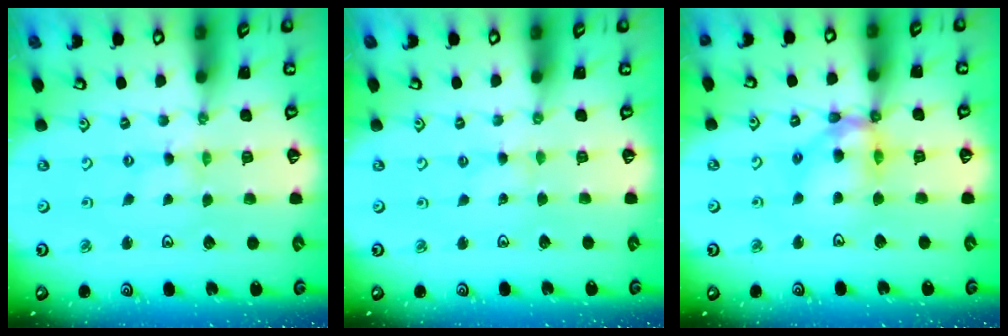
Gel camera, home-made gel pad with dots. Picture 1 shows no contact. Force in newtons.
{"total": 1.2, "press": 1.2, "slide": 0.2}
{"total": 13.5, "press": 13.5, "slide": 1.2}